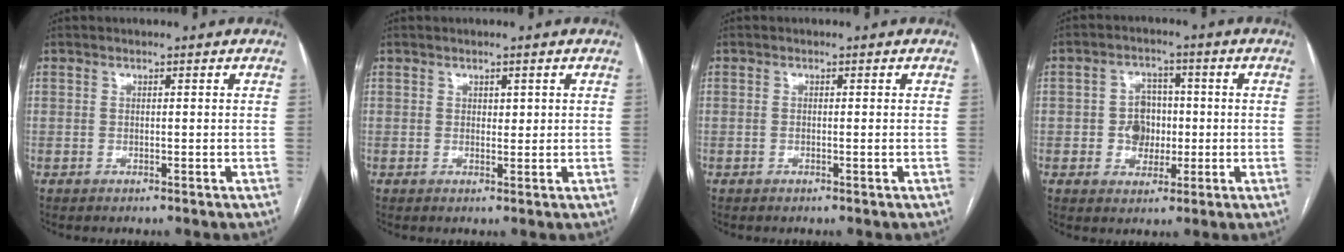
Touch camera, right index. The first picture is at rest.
{"total": 1.4, "force": [0.5, 0.8, 0.9], "torque": [-0.008, -0.001, 0.008]}
{"total": 0.5, "force": [-0.1, 0.1, 0.5], "torque": [-0.010, -0.001, 0.000]}
{"total": 5.5, "force": [-0.5, 4.7, 2.7], "torque": [-0.046, 0.017, -0.004]}